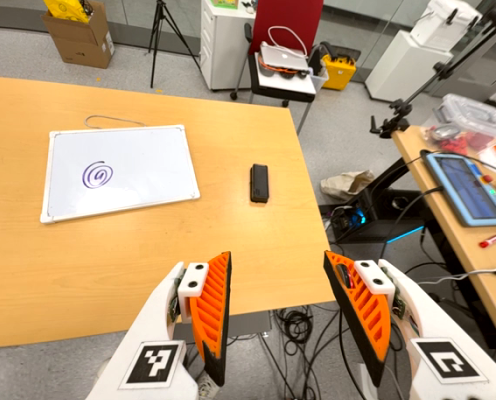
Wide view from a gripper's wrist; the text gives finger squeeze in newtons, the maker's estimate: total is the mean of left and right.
{"total": 0.0}